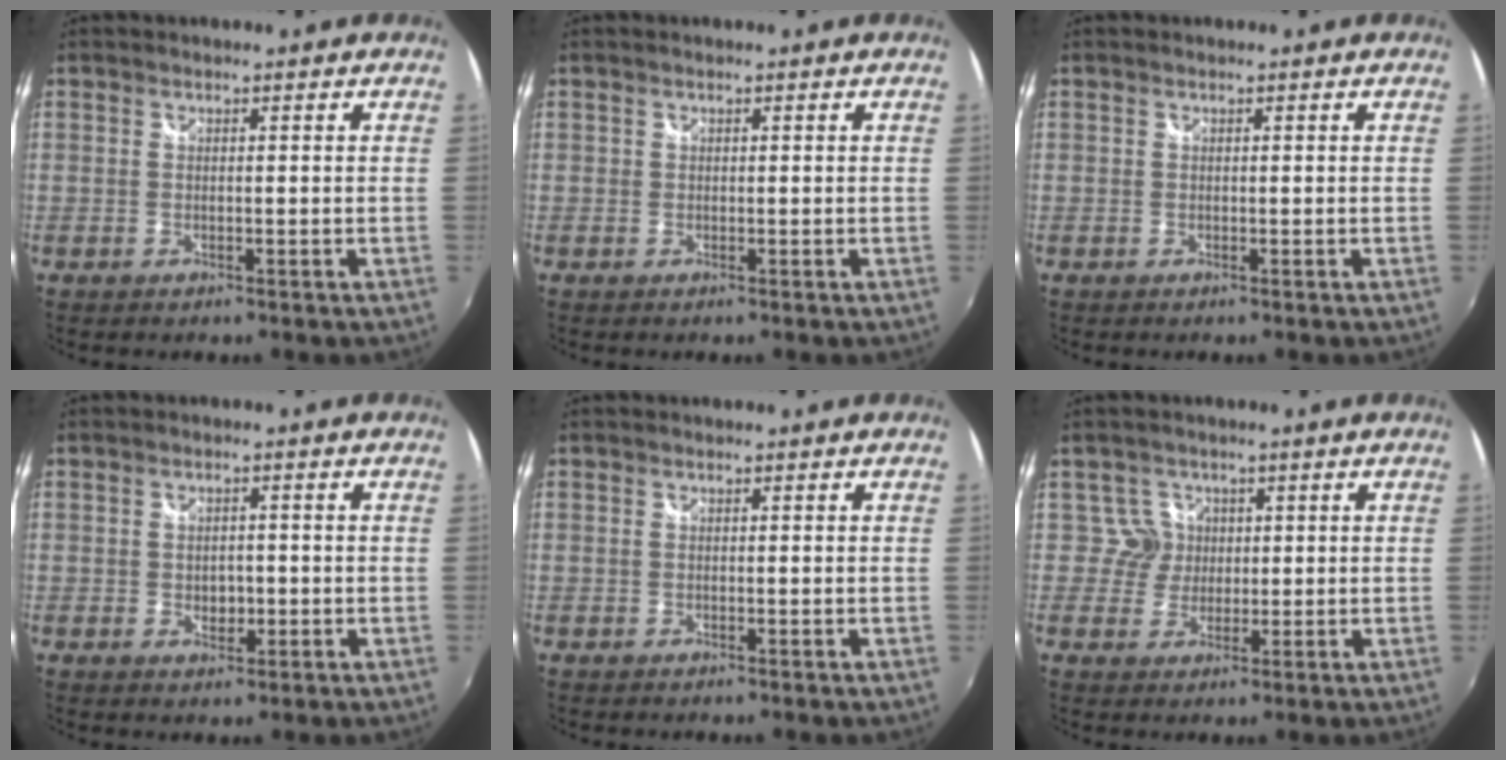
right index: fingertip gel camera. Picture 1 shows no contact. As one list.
[{"total": 0.0}, {"total": 0.0}, {"total": 3.1, "force": [-0.6, 2.3, 1.9], "torque": [-0.031, -0.001, -0.010]}, {"total": 0.0}, {"total": 3.5, "force": [0.8, 3.5, -0.3], "torque": [0.016, 0.012, 0.009]}]